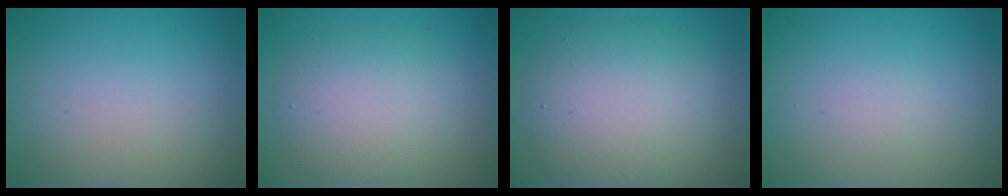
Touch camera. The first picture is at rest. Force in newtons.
{"total": 4.7, "press": 4.6, "slide": 0.5}
{"total": 6.7, "press": 6.7, "slide": 0.4}
{"total": 0.7, "press": 0.7, "slide": 0.1}